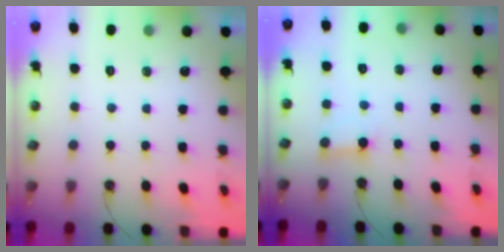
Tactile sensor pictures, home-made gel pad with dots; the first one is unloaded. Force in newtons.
{"total": 2.6, "press": 2.6, "slide": 0.3}